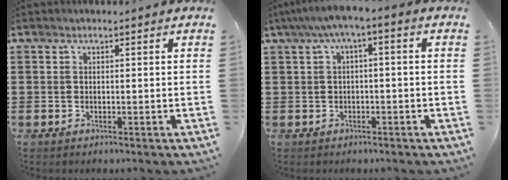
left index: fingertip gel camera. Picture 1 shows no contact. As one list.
[{"total": 3.4, "force": [-1.6, 0.6, 2.9], "torque": [-0.051, 0.004, -0.035]}]